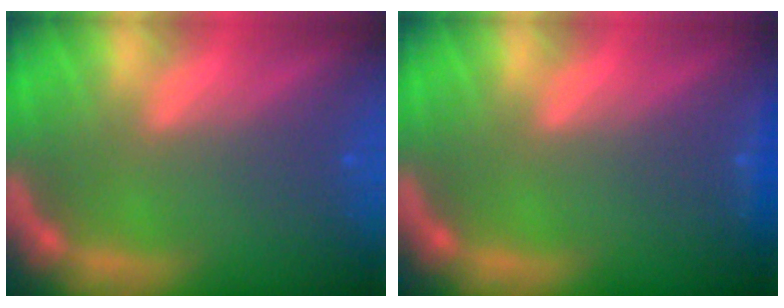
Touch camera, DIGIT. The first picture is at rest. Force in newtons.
{"total": 0.9}